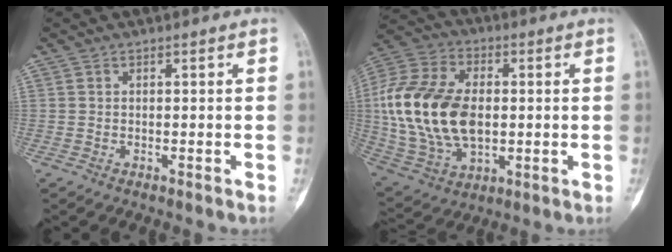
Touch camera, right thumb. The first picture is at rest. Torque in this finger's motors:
{"motor_torque": [-0.71, 2.09, 1.88, -0.04, 0.25]}